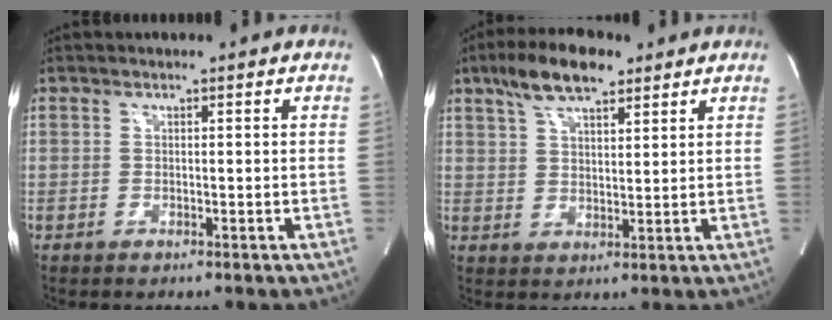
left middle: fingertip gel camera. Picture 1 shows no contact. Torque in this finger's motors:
{"motor_torque": [0.66, -0.10, 0.01, 0.05]}